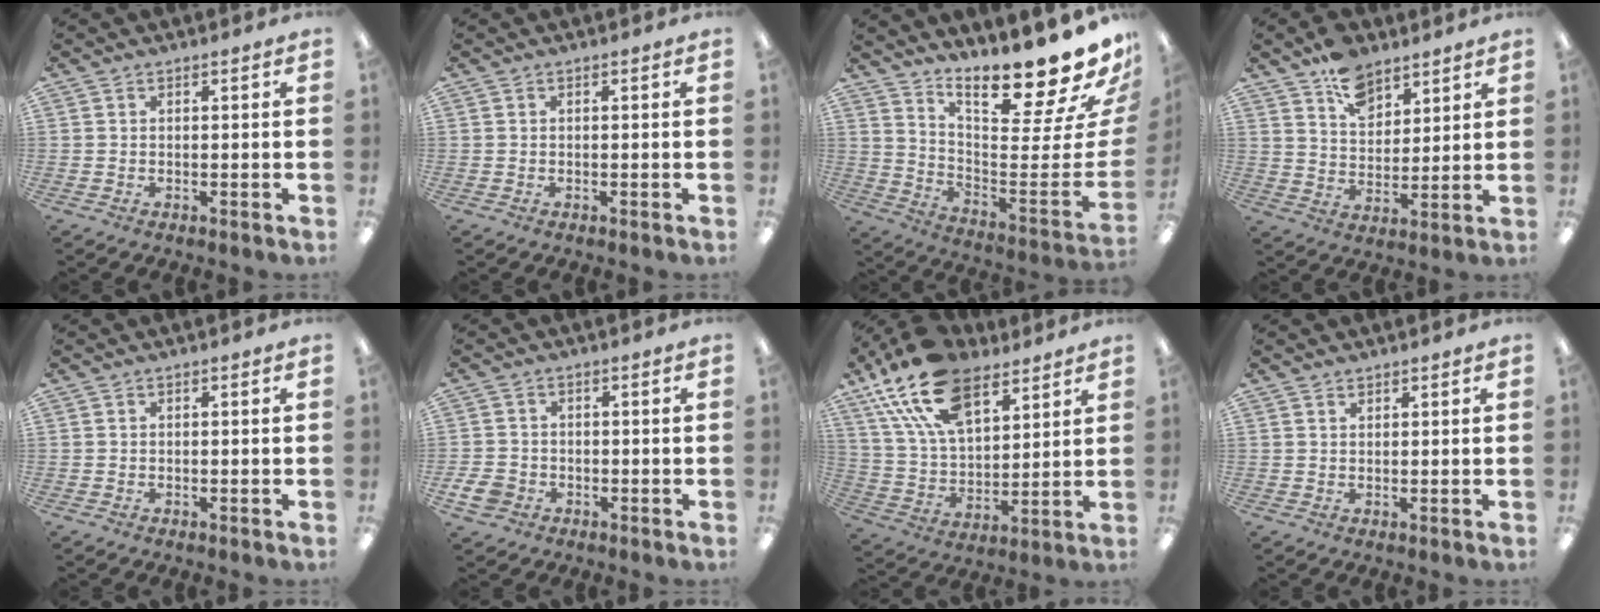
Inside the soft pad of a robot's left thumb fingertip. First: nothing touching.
{"total": 0.0}
{"total": 20.5, "force": [16.9, 3.3, 11.1], "torque": [-0.135, -0.153, 0.267]}
{"total": 10.2, "force": [7.4, 6.1, 3.6], "torque": [-0.052, -0.044, 0.135]}
{"total": 0.0}
{"total": 4.2, "force": [-1.8, 3.5, 1.7], "torque": [-0.044, 0.004, -0.035]}
{"total": 20.6, "force": [12.8, 10.8, 12.1], "torque": [-0.250, -0.049, 0.230]}
{"total": 1.1, "force": [1.1, 0.4, 0.1], "torque": [0.005, -0.004, 0.018]}